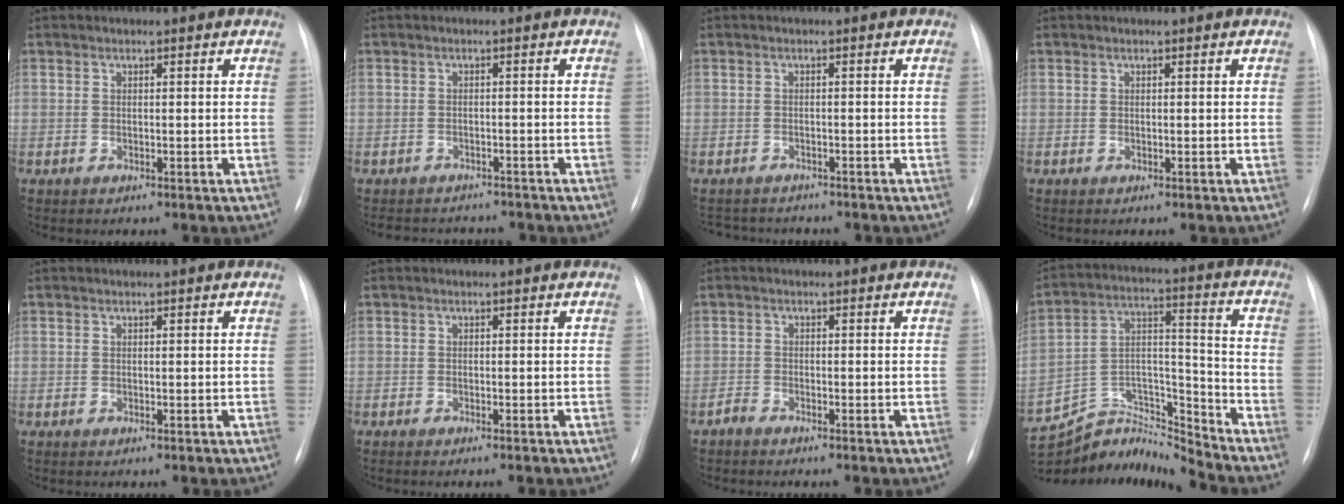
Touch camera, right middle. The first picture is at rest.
{"total": 6.3, "force": [-5.9, 2.2, 0.6], "torque": [-0.006, 0.006, -0.075]}
{"total": 4.6, "force": [-4.5, 1.1, 0.3], "torque": [-0.003, -0.003, -0.065]}
{"total": 0.0}
{"total": 0.0}
{"total": 1.5, "force": [-1.3, -0.1, 0.8], "torque": [-0.010, -0.002, -0.014]}
{"total": 1.1, "force": [-1.1, 0.0, 0.2], "torque": [-0.009, -0.002, -0.022]}
{"total": 14.0, "force": [-14.0, -0.3, -0.3], "torque": [0.003, 0.061, -0.253]}